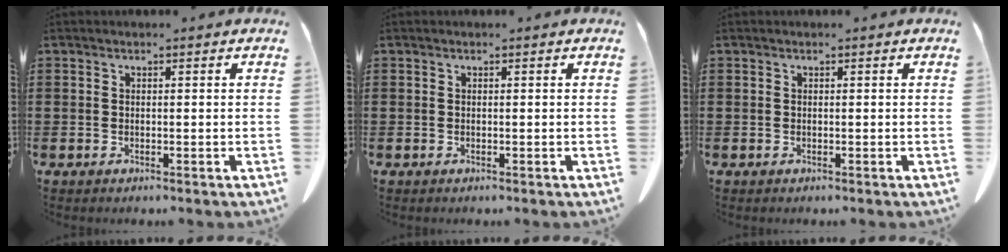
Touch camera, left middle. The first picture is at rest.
{"total": 0.0}
{"total": 0.0}